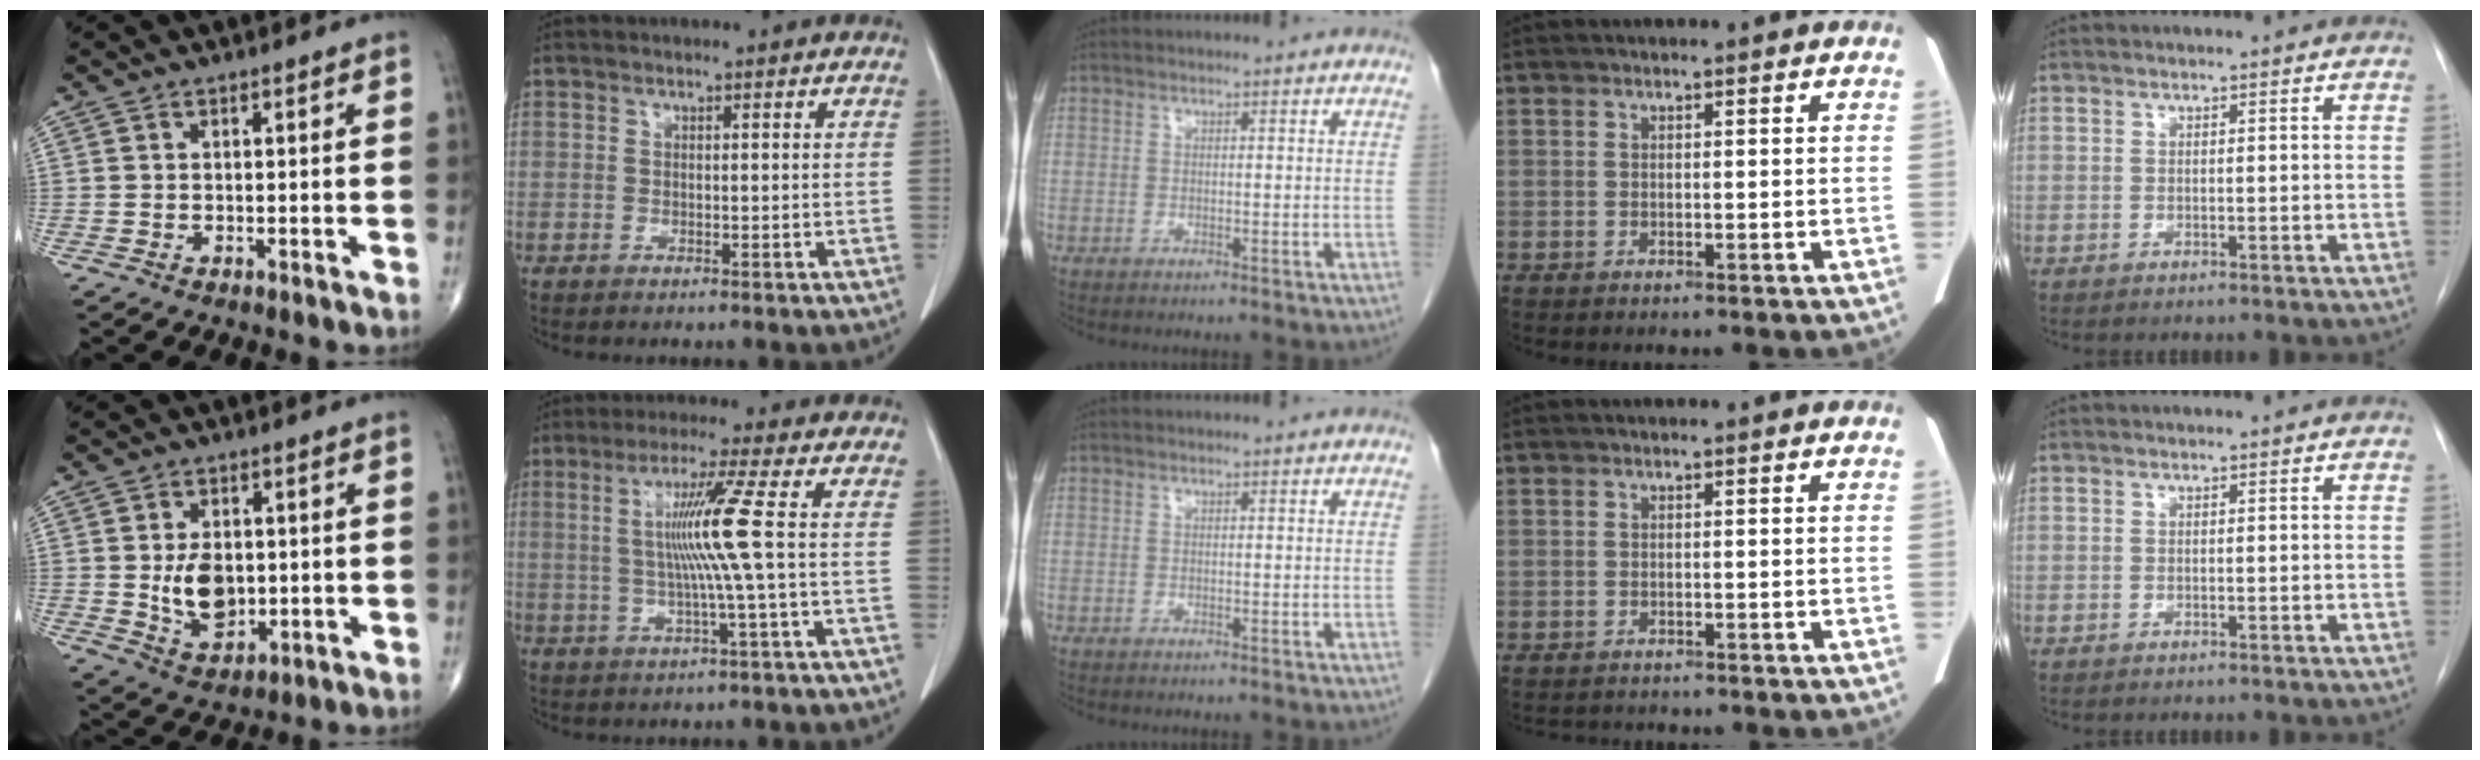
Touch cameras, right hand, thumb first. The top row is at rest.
{"thumb": {"total": 8.6, "force": [0.1, 5.7, 6.5], "torque": [-0.089, -0.012, 0.012]}, "index": {"total": 8.2, "force": [0.7, -2.2, 7.8], "torque": [-0.148, 0.002, 0.020]}, "ring": {"total": 2.5, "force": [-2.2, 0.9, 0.6], "torque": [-0.012, -0.005, -0.026]}}